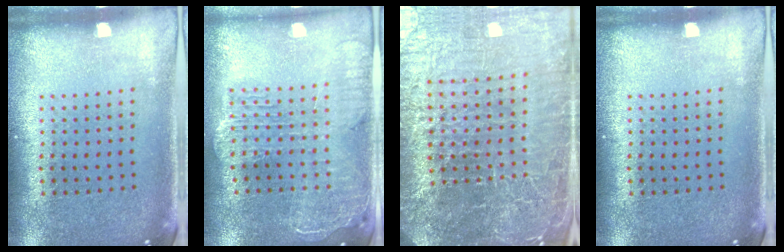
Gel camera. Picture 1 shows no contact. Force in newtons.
{"total": 2.3, "press": 2.0, "slide": 1.1}
{"total": 7.2, "press": 6.3, "slide": 3.5}
{"total": 0.0}